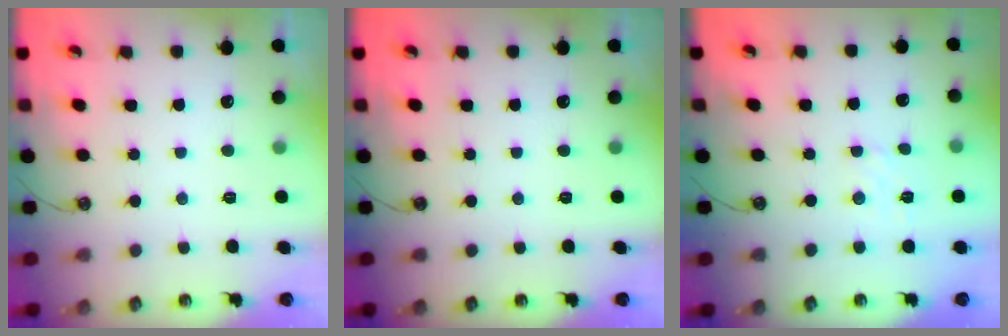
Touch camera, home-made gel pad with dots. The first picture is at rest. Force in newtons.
{"total": 0.0}
{"total": 2.5, "press": 2.4, "slide": 0.5}